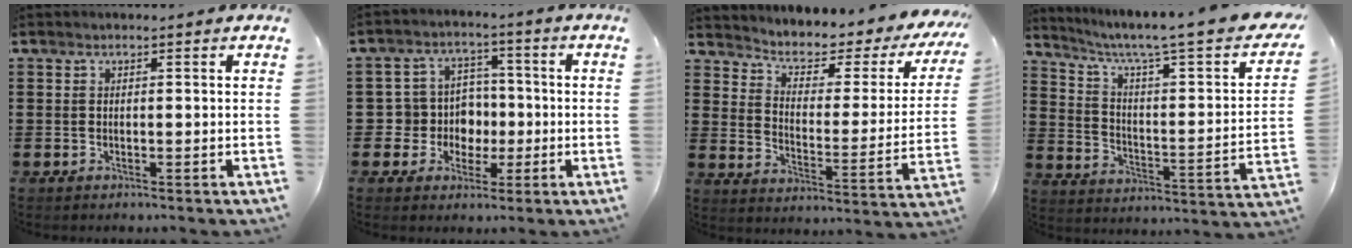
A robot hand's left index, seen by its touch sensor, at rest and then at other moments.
{"total": 6.6, "force": [-0.3, 6.4, 1.5], "torque": [-0.055, 0.012, 0.000]}
{"total": 3.4, "force": [2.2, 1.6, 2.1], "torque": [-0.057, -0.020, 0.026]}
{"total": 5.7, "force": [3.8, 0.4, 4.2], "torque": [-0.098, -0.037, 0.055]}